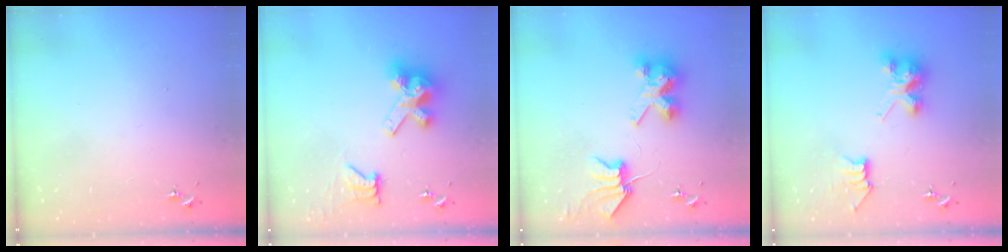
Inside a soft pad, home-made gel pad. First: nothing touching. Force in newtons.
{"total": 12.1, "press": 12.0, "slide": 0.6}
{"total": 8.7, "press": 8.6, "slide": 1.2}
{"total": 8.2, "press": 8.2, "slide": 0.1}